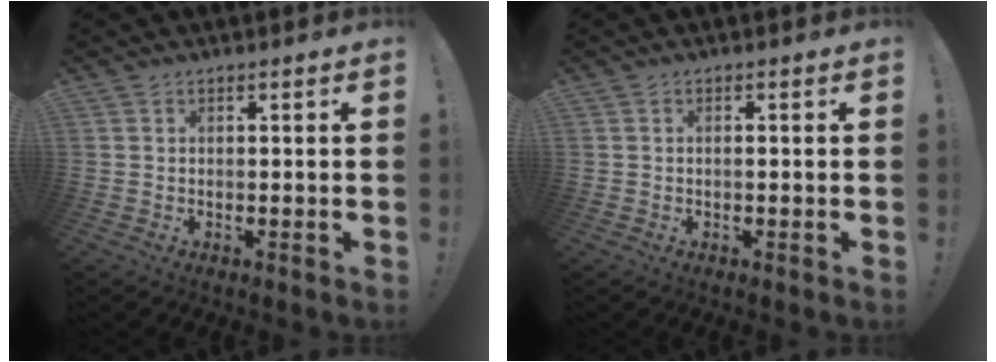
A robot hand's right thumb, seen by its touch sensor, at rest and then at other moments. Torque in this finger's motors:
{"motor_torque": [-0.26, -0.40, 0.11, 0.01, 0.00]}